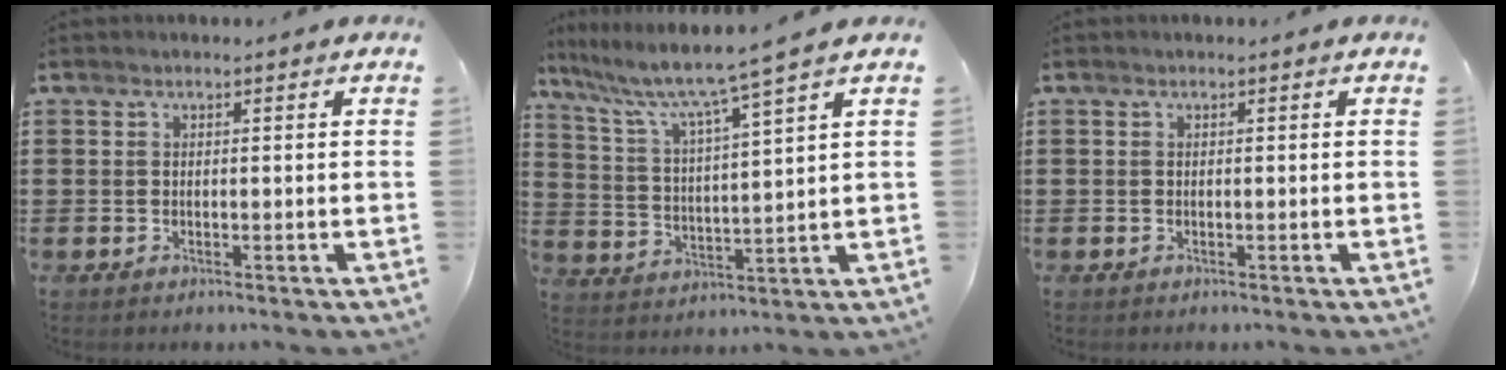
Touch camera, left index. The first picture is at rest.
{"total": 6.7, "force": [5.6, -0.4, 3.8], "torque": [-0.101, -0.044, 0.085]}
{"total": 0.0}